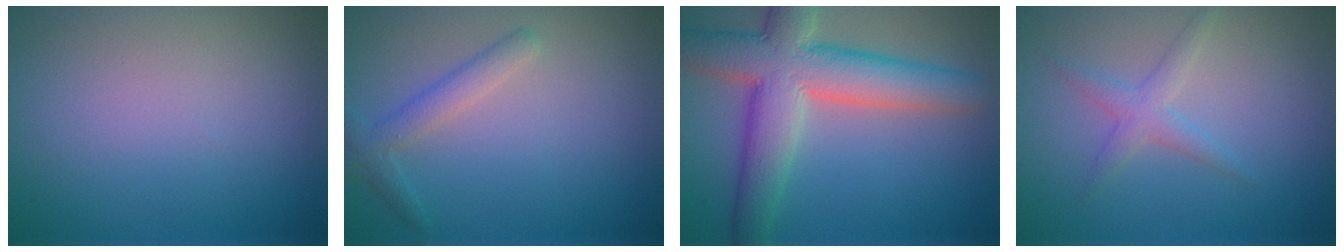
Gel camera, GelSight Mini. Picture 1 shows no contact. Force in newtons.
{"total": 2.2, "press": 2.2, "slide": 0.1}
{"total": 9.1, "press": 9.1, "slide": 0.6}
{"total": 2.0, "press": 2.0, "slide": 0.1}